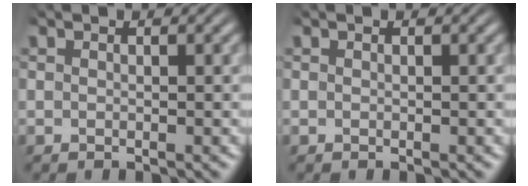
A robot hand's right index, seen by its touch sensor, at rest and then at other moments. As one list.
[{"total": 0.0}]